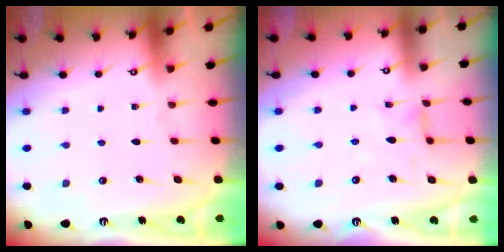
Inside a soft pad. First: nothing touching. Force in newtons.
{"total": 1.3, "press": 1.3, "slide": 0.3}